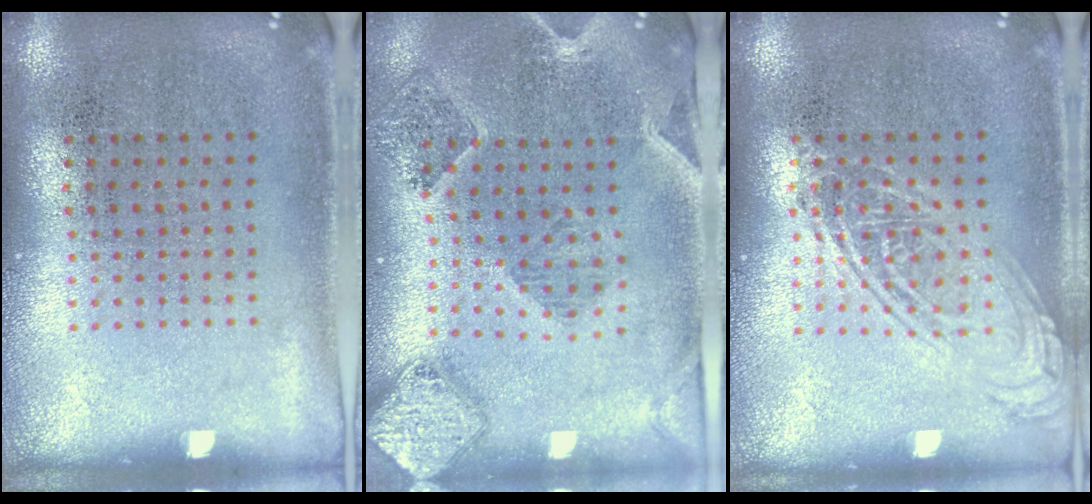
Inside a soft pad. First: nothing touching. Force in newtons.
{"total": 1.6, "press": 1.5, "slide": 0.4}
{"total": 2.6, "press": 2.6, "slide": 0.3}